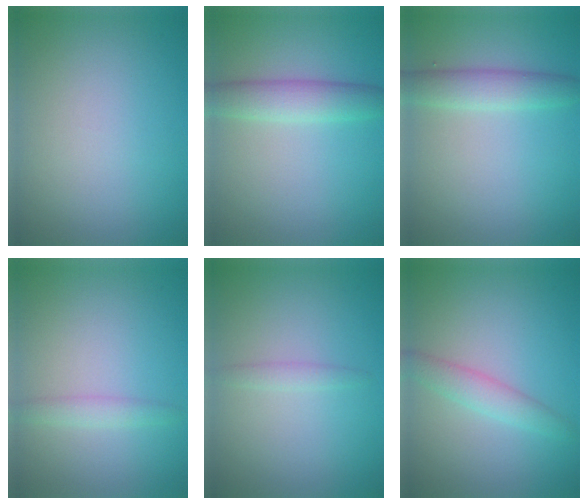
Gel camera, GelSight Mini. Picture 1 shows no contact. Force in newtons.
{"total": 3.2, "press": 3.2, "slide": 0.0}
{"total": 2.8, "press": 2.8, "slide": 0.1}
{"total": 1.4, "press": 1.4, "slide": 0.0}
{"total": 1.0, "press": 0.9, "slide": 0.2}
{"total": 2.3, "press": 2.3, "slide": 0.0}